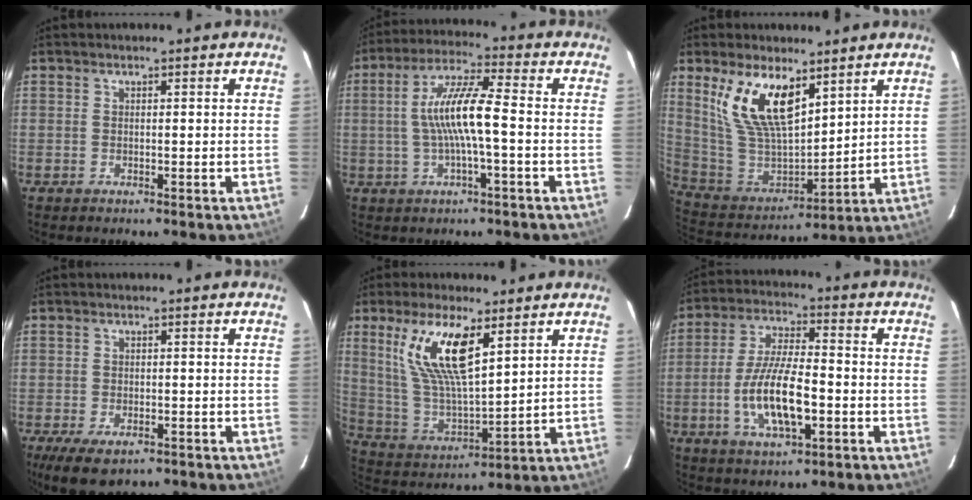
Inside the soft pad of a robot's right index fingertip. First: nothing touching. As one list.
[{"total": 9.6, "force": [-0.8, 0.7, 9.6], "torque": [-0.186, 0.011, -0.014]}, {"total": 15.8, "force": [9.0, 6.9, 11.0], "torque": [-0.212, 0.001, 0.195]}, {"total": 7.4, "force": [-4.8, 3.3, 4.5], "torque": [-0.105, -0.031, -0.077]}, {"total": 14.6, "force": [7.4, 4.4, 11.7], "torque": [-0.232, 0.003, 0.155]}, {"total": 13.1, "force": [-3.5, 4.3, 11.8], "torque": [-0.239, -0.007, -0.061]}]